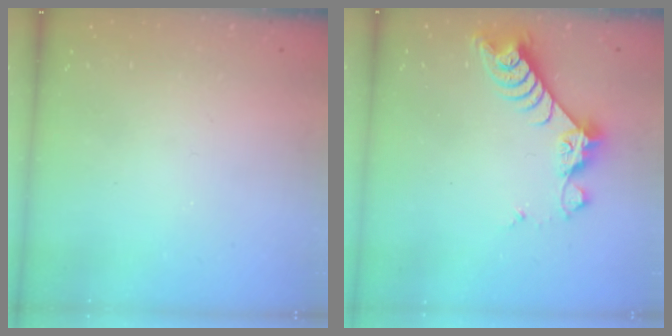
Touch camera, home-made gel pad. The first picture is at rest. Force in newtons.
{"total": 8.1, "press": 8.1, "slide": 0.7}